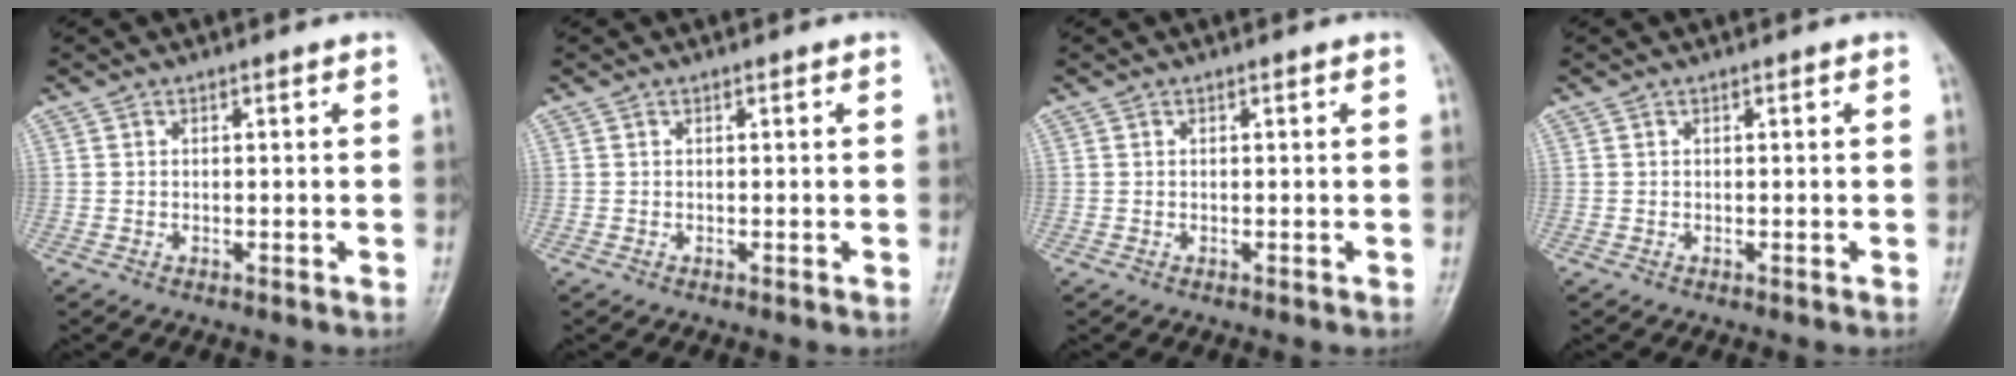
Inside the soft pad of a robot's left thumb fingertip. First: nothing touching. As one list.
[{"total": 0.0}, {"total": 0.0}, {"total": 0.0}]